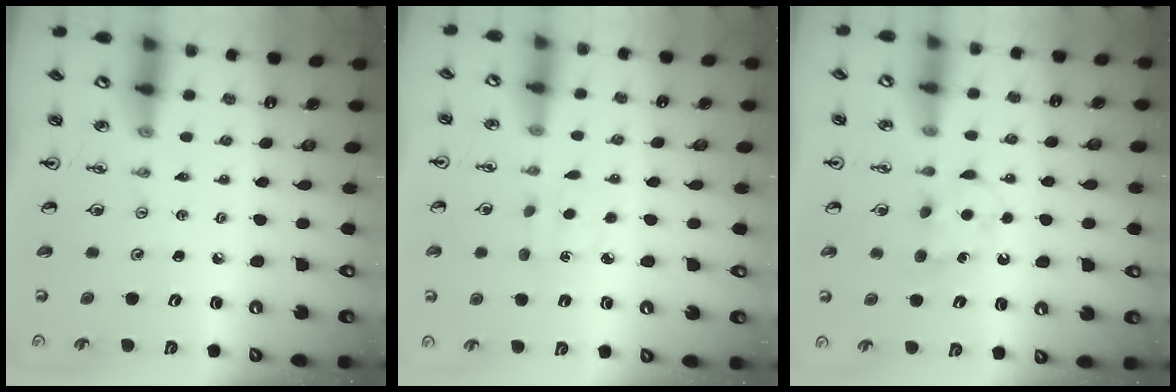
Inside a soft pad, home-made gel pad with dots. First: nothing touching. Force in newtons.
{"total": 2.9, "press": 2.9, "slide": 0.5}
{"total": 5.6, "press": 5.6, "slide": 0.8}